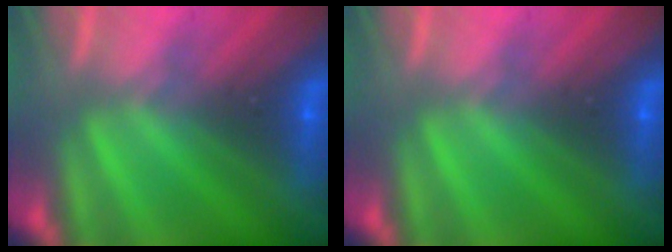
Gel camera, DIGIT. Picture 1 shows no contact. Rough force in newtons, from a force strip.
{"total": 0.0}